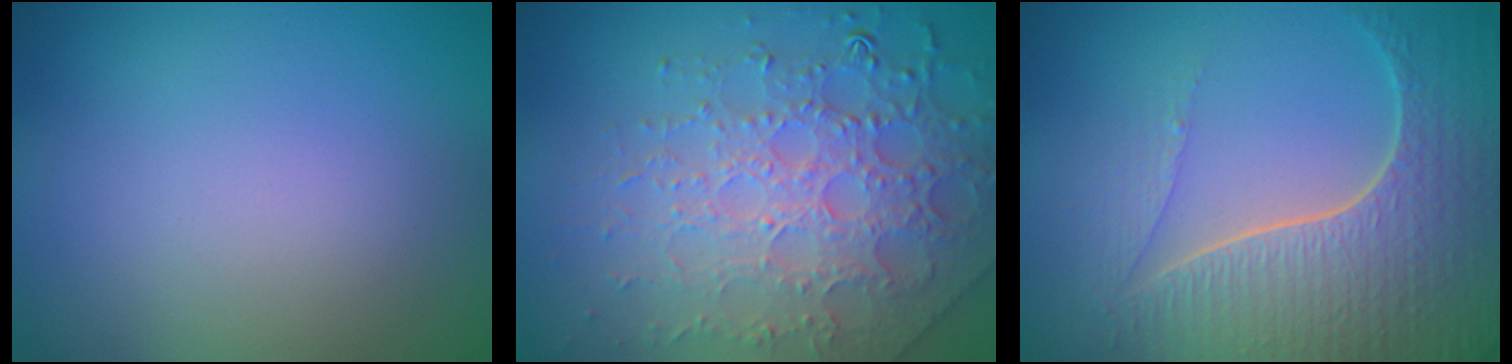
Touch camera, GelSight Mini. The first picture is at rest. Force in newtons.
{"total": 7.8, "press": 5.6, "slide": 5.5}
{"total": 7.4, "press": 5.4, "slide": 5.1}